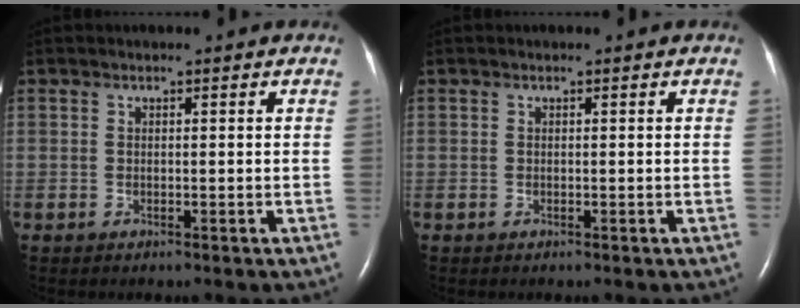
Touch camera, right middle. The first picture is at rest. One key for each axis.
{"total": 0.0}